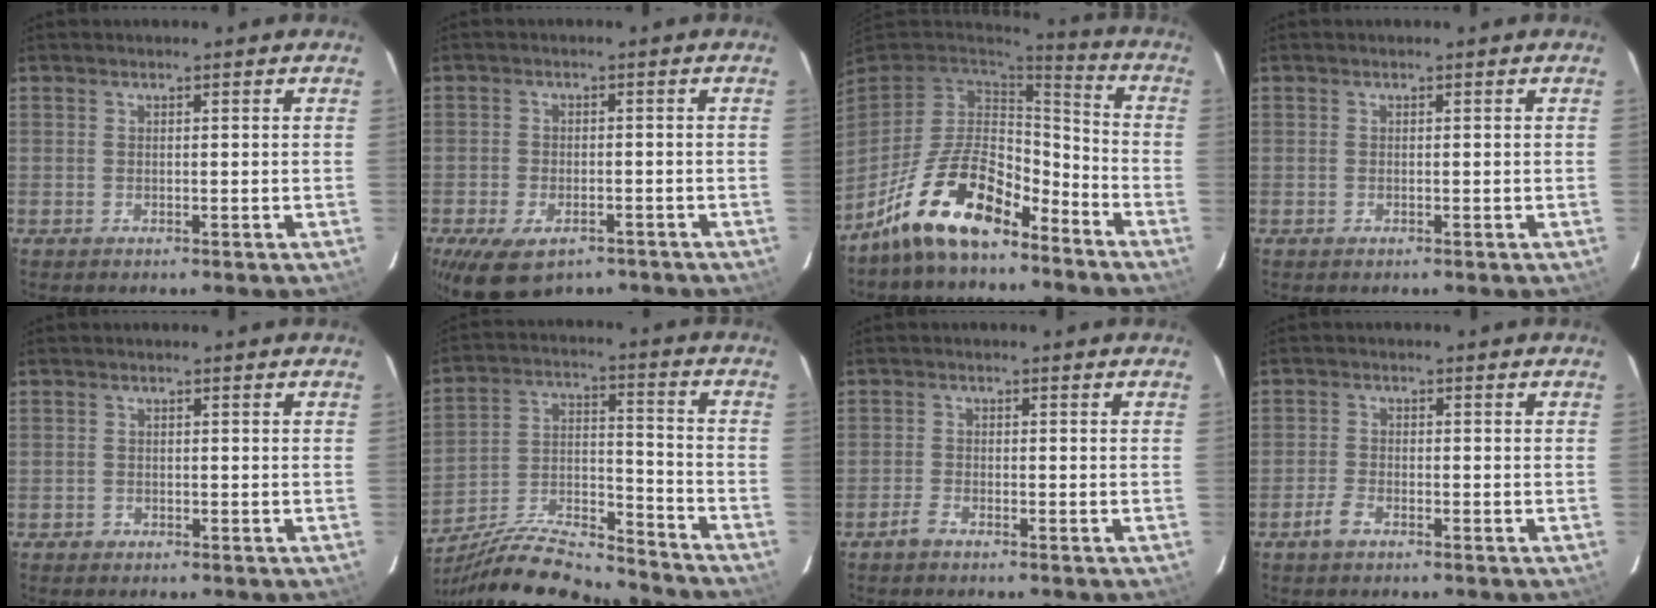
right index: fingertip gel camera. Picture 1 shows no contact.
{"total": 10.4, "force": [-6.8, 5.4, 5.7], "torque": [-0.123, -0.020, -0.103]}
{"total": 16.2, "force": [-11.1, 6.6, 9.9], "torque": [-0.203, 0.009, -0.199]}
{"total": 0.0}
{"total": 1.2, "force": [-0.8, 0.8, 0.0], "torque": [-0.003, 0.003, -0.013]}
{"total": 18.6, "force": [-16.3, 3.9, 7.9], "torque": [-0.154, 0.000, -0.275]}
{"total": 2.2, "force": [-1.8, 0.7, 0.9], "torque": [-0.033, 0.002, -0.038]}
{"total": 3.2, "force": [-2.2, 1.3, 2.0], "torque": [-0.057, 0.001, -0.044]}